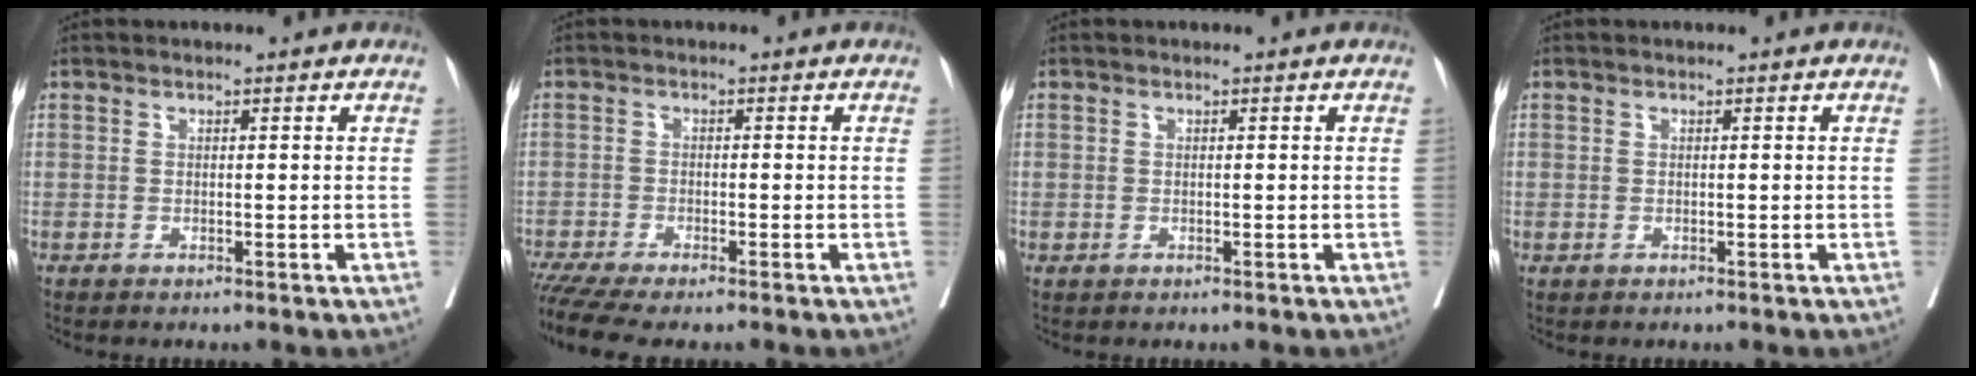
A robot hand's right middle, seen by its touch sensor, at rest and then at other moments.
{"total": 6.2, "force": [-5.1, 0.3, 3.5], "torque": [-0.056, -0.013, -0.088]}
{"total": 0.0}
{"total": 0.0}